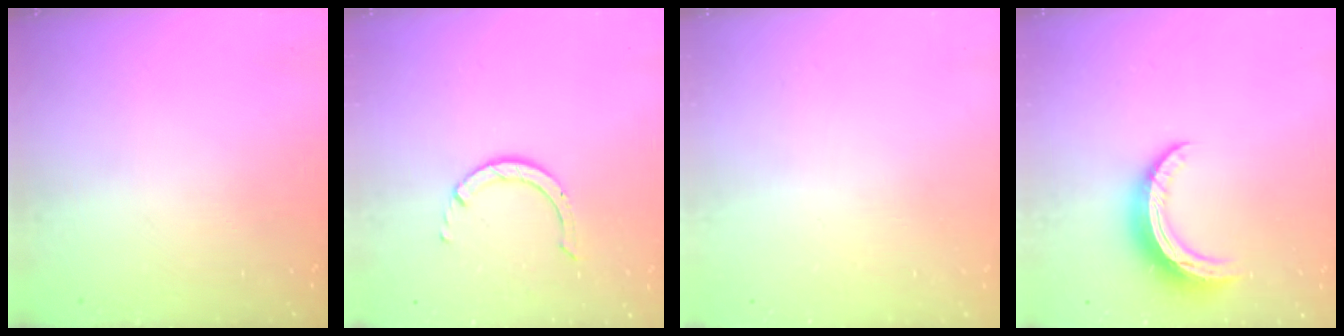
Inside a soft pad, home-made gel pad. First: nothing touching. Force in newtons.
{"total": 3.5, "press": 3.5, "slide": 0.5}
{"total": 2.4, "press": 2.4, "slide": 0.2}
{"total": 10.5, "press": 10.5, "slide": 0.2}